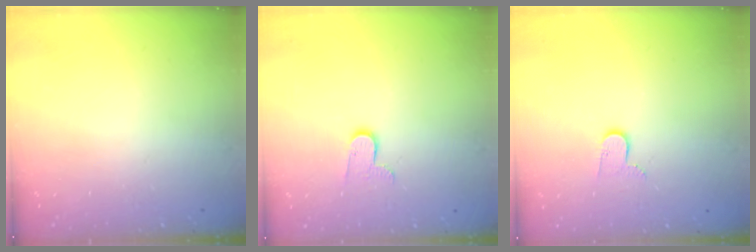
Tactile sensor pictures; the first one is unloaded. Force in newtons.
{"total": 7.6, "press": 7.6, "slide": 0.7}
{"total": 6.4, "press": 6.3, "slide": 0.6}